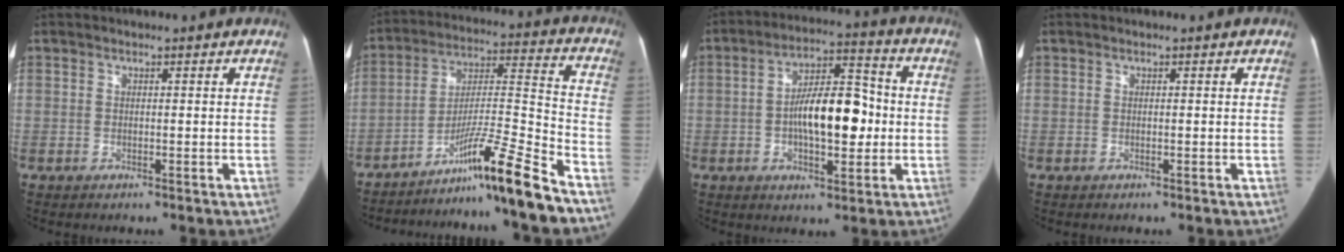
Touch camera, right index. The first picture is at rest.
{"total": 15.8, "force": [-11.9, -2.0, 10.2], "torque": [-0.165, 0.006, -0.200]}
{"total": 12.8, "force": [-1.0, 4.9, 11.7], "torque": [-0.196, 0.029, -0.013]}
{"total": 0.0}